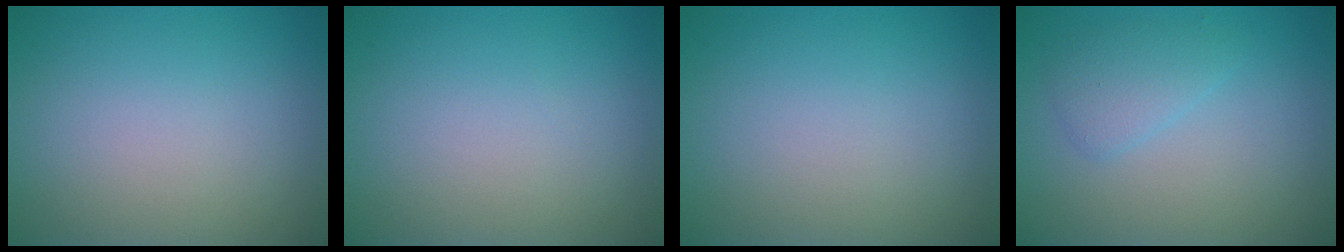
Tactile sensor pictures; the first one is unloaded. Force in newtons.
{"total": 0.0}
{"total": 0.0}
{"total": 1.9, "press": 1.9, "slide": 0.1}